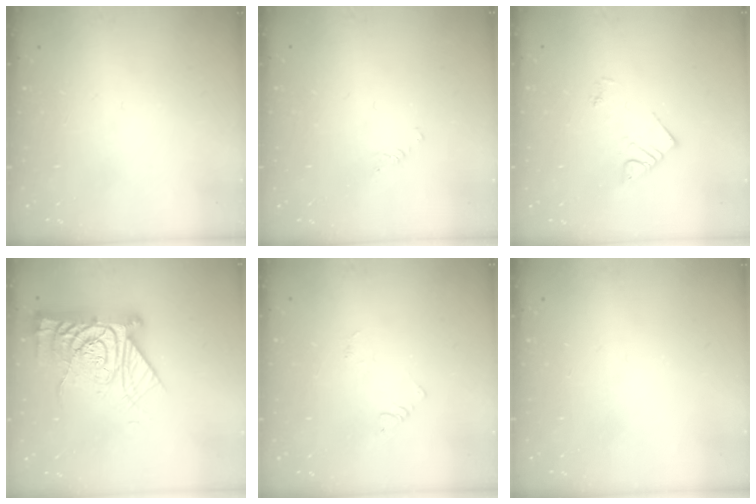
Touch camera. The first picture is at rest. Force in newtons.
{"total": 1.2, "press": 1.2, "slide": 0.2}
{"total": 3.8, "press": 3.7, "slide": 0.6}
{"total": 22.0, "press": 21.9, "slide": 2.2}
{"total": 2.4, "press": 2.4, "slide": 0.3}
{"total": 0.0}